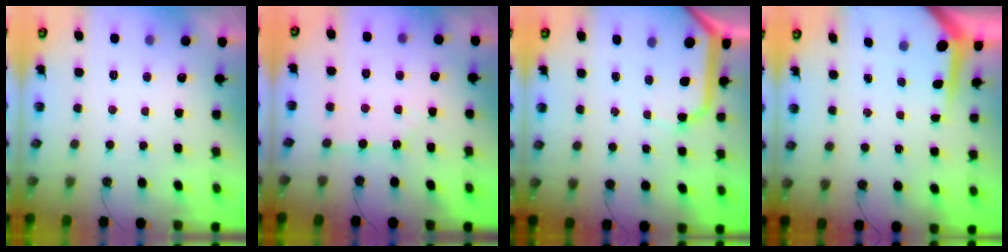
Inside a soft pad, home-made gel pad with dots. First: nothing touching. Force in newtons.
{"total": 3.5, "press": 3.4, "slide": 0.6}
{"total": 10.8, "press": 10.7, "slide": 1.5}
{"total": 4.6, "press": 4.6, "slide": 0.4}